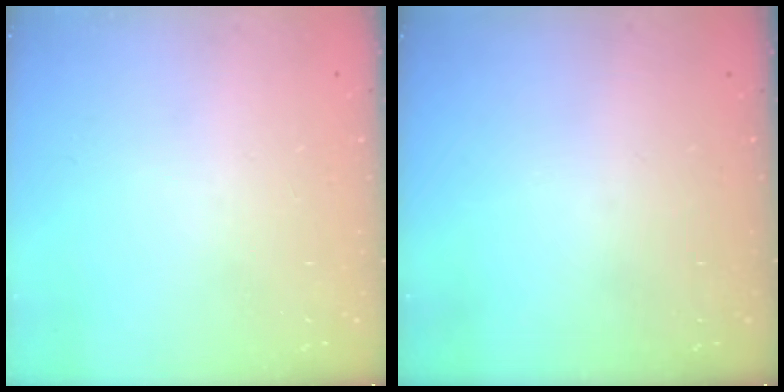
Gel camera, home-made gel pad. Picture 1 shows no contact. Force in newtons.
{"total": 0.0}